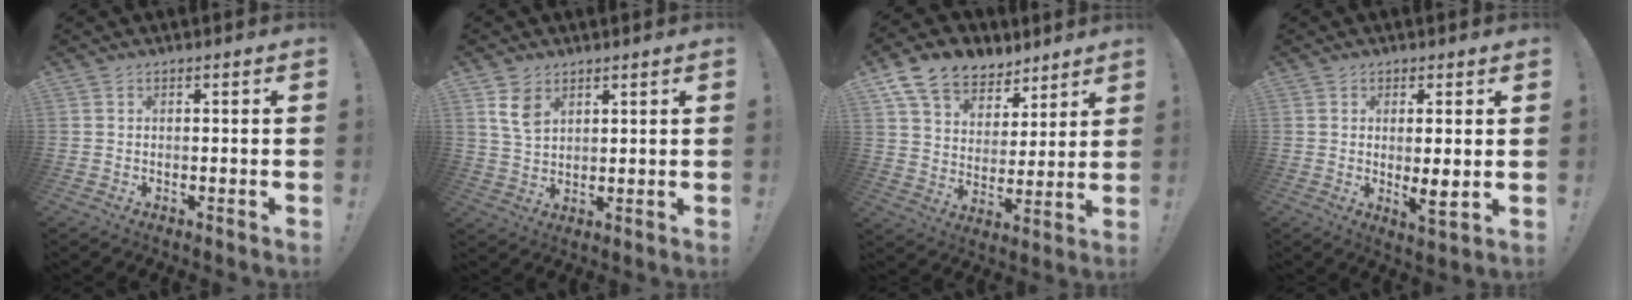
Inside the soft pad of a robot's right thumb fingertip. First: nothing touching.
{"total": 6.4, "force": [3.5, 3.9, 3.7], "torque": [-0.055, -0.014, 0.066]}
{"total": 13.6, "force": [9.4, 8.7, 4.6], "torque": [-0.084, -0.060, 0.182]}
{"total": 5.3, "force": [0.3, 0.8, 5.2], "torque": [-0.066, -0.018, 0.007]}